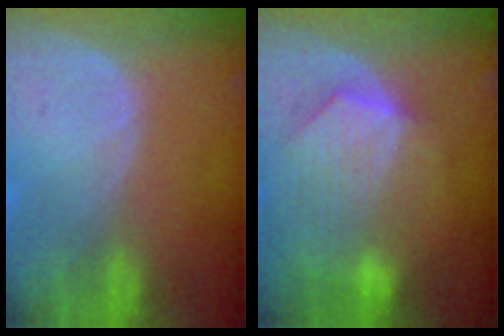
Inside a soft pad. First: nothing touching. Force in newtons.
{"total": 9.8, "press": 8.7, "slide": 4.5}